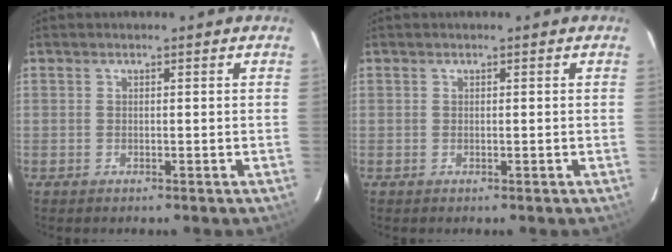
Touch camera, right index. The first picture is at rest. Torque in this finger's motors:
{"motor_torque": [0.00, 0.00, 0.03, 0.00]}